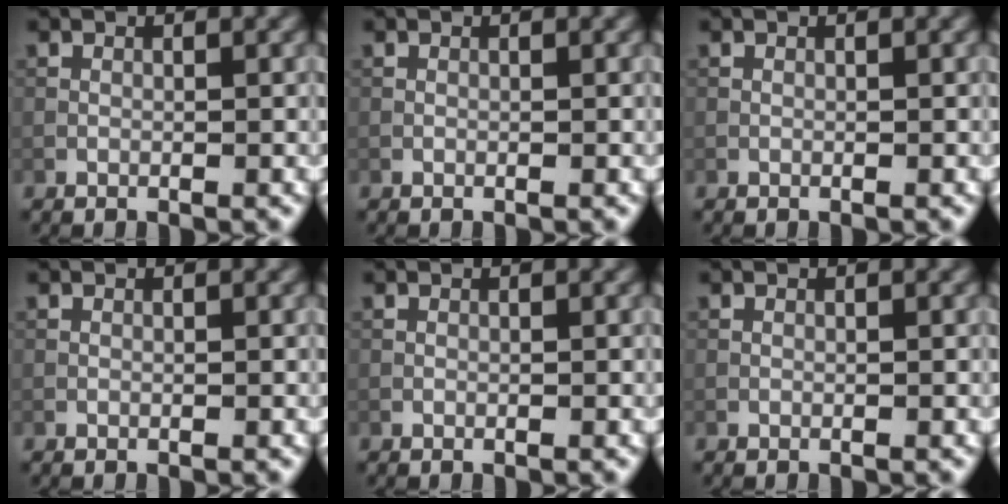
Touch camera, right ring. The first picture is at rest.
{"total": 0.0}
{"total": 0.0}
{"total": 0.0}
{"total": 0.0}
{"total": 0.0}